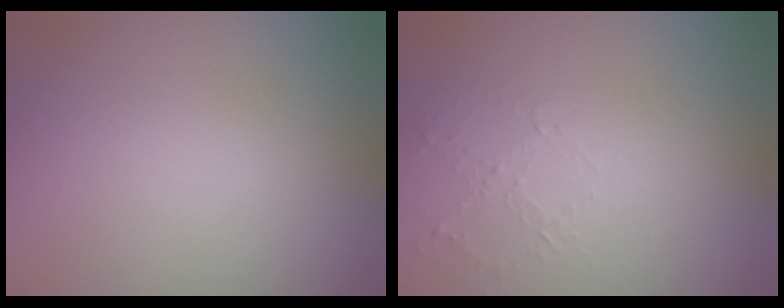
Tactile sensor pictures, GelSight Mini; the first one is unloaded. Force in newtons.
{"total": 1.0, "press": 0.4, "slide": 0.9}